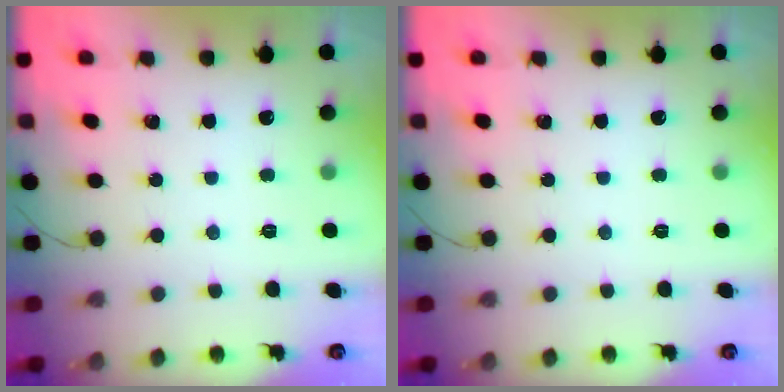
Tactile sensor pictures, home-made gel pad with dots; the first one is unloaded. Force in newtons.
{"total": 0.0}